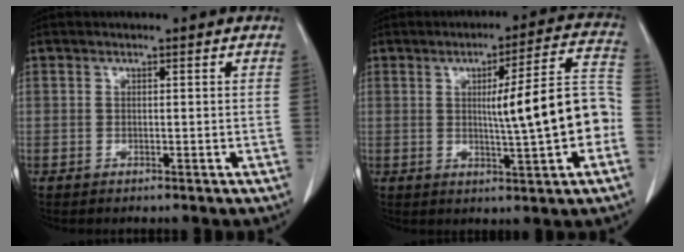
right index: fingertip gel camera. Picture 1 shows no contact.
{"total": 12.5, "force": [-1.3, 0.6, 12.4], "torque": [-0.169, 0.021, -0.015]}